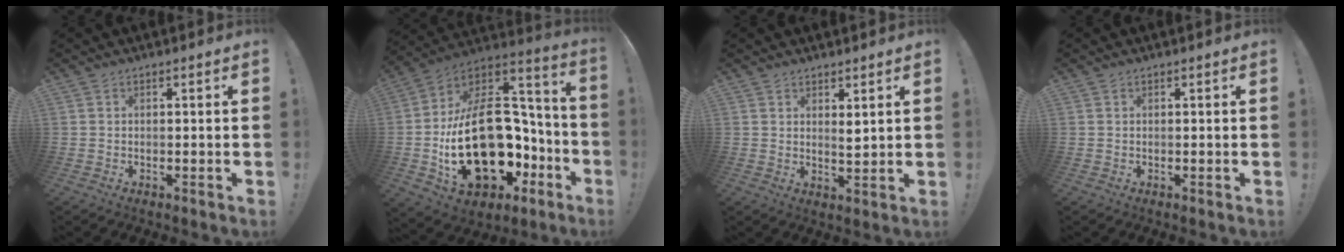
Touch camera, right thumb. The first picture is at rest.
{"total": 30.6, "force": [-5.5, 19.9, 22.6], "torque": [-0.401, 0.017, -0.046]}
{"total": 3.1, "force": [2.2, 1.0, 1.9], "torque": [-0.023, -0.020, 0.036]}
{"total": 0.0}